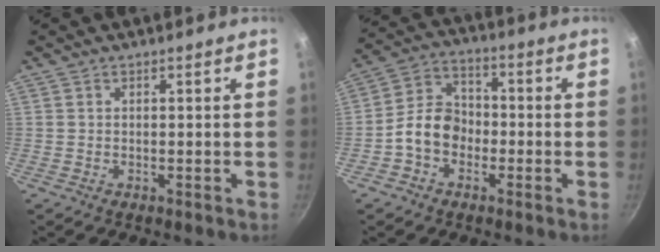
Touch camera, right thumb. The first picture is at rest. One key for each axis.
{"total": 8.9, "fx": -2.6, "fy": 6.8, "fz": 5.1, "tx": -0.060, "ty": 0.036, "tz": -0.061}